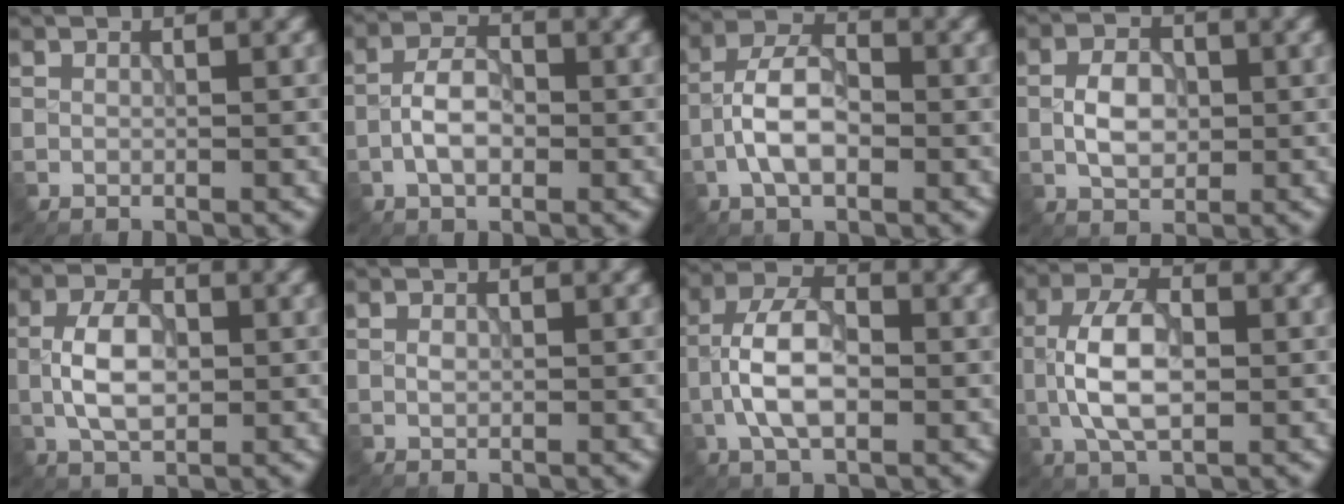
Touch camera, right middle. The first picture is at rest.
{"total": 3.6, "force": [-1.1, 1.9, 2.8], "torque": [-0.050, 0.008, -0.026]}
{"total": 5.0, "force": [-1.5, 2.5, 4.1], "torque": [-0.078, 0.011, -0.036]}
{"total": 3.6, "force": [-0.3, 2.3, 2.7], "torque": [-0.051, 0.004, -0.009]}
{"total": 4.9, "force": [-0.5, 2.7, 4.1], "torque": [-0.082, 0.005, -0.013]}
{"total": 0.6, "force": [0.0, 0.4, 0.5], "torque": [-0.008, 0.000, 0.000]}
{"total": 5.8, "force": [-1.3, 2.8, 4.8], "torque": [-0.096, 0.010, -0.033]}
{"total": 6.1, "force": [-0.8, 3.1, 5.2], "torque": [-0.109, 0.007, -0.020]}